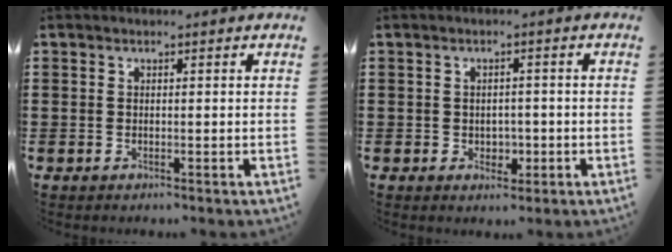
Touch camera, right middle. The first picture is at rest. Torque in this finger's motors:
{"motor_torque": [-0.08, 0.13, 0.08, 0.03]}